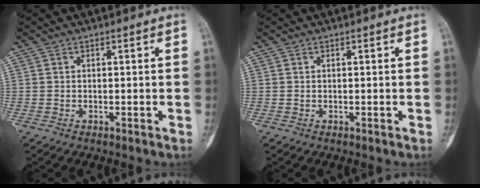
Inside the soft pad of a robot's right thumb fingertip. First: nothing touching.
{"total": 0.0}